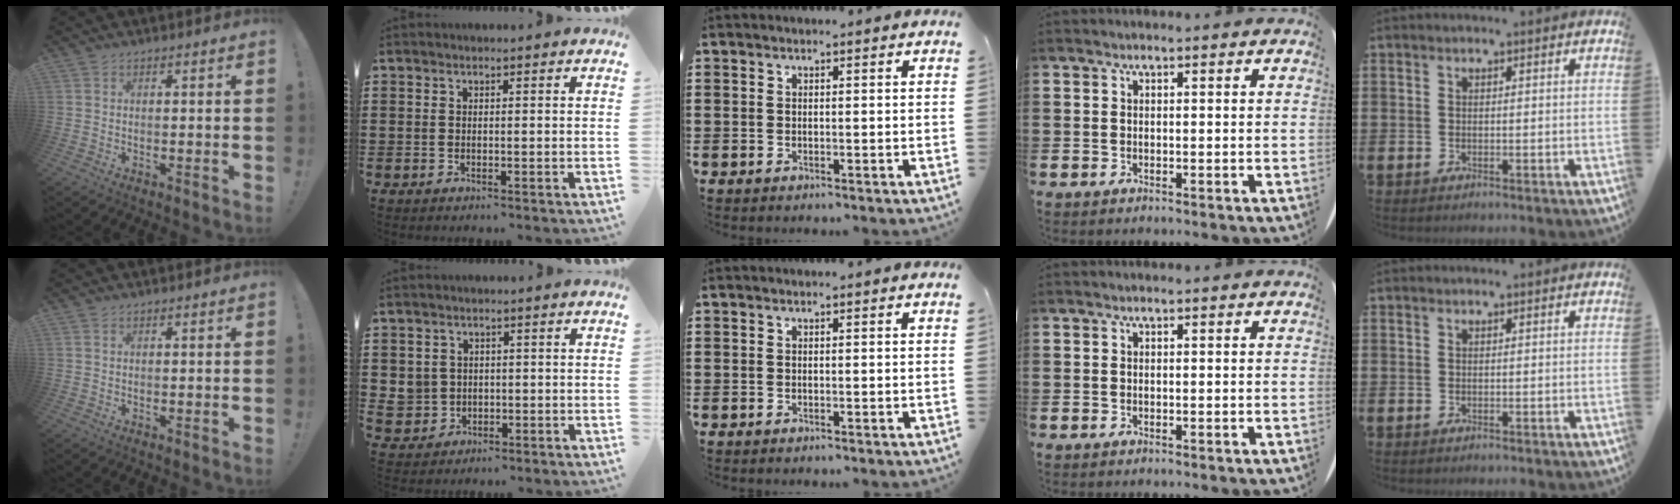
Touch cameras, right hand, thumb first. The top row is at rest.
{"index": {"total": 3.4, "force": [0.1, 3.4, 0.4], "torque": [-0.031, 0.008, -0.001]}}